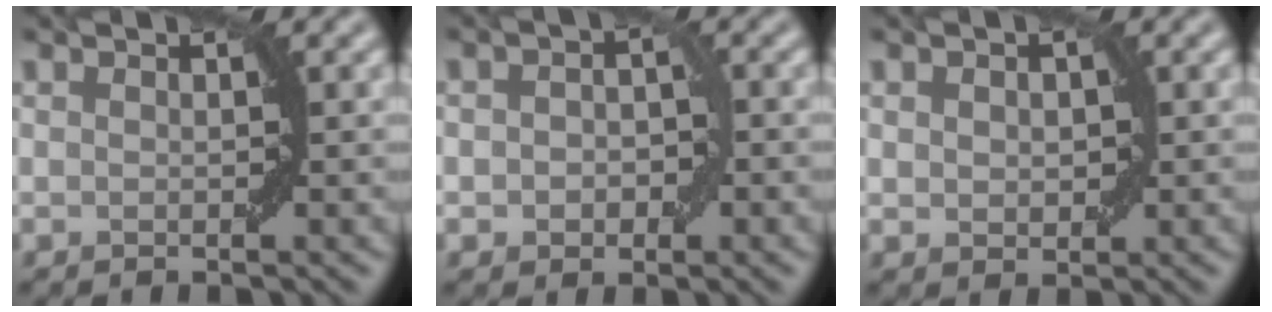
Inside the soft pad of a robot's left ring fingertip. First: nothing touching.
{"total": 2.7, "force": [-0.3, 2.0, 1.8], "torque": [-0.020, 0.000, -0.008]}
{"total": 1.7, "force": [0.3, 1.3, 1.1], "torque": [-0.018, 0.001, 0.008]}